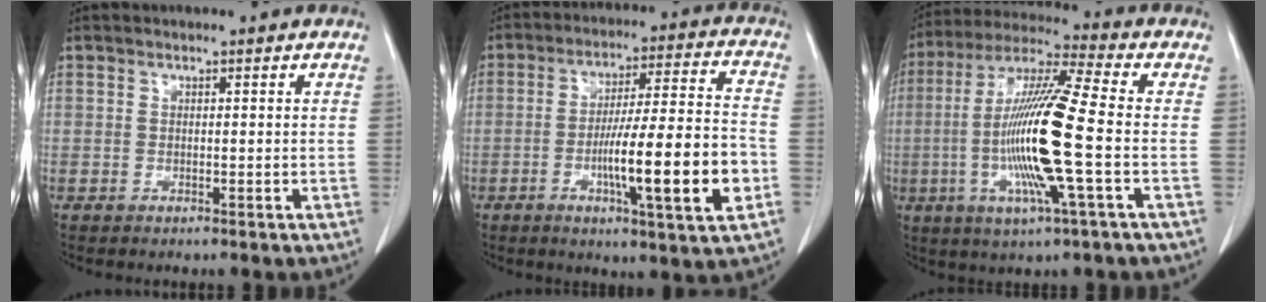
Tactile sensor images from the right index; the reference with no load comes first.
{"total": 15.9, "force": [-4.5, 0.8, 15.3], "torque": [-0.250, -0.003, -0.070]}
{"total": 16.8, "force": [-2.8, 0.1, 16.6], "torque": [-0.334, -0.008, -0.062]}